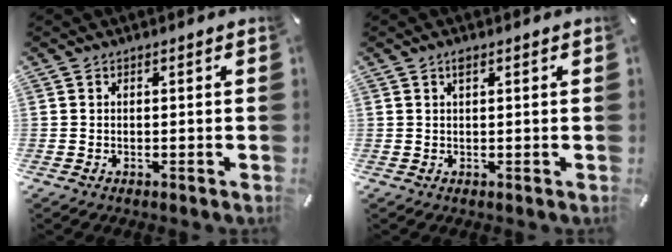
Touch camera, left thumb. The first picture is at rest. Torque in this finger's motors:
{"motor_torque": [0.39, 0.36, -0.17, -0.10, 0.07]}